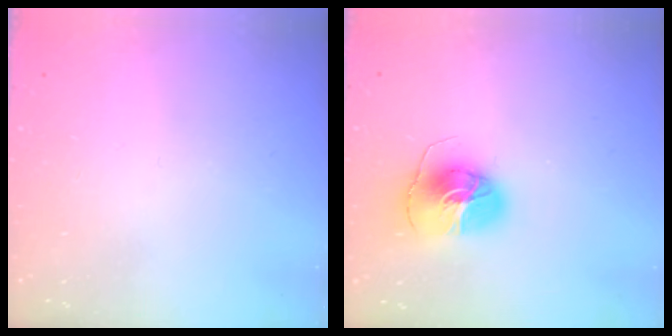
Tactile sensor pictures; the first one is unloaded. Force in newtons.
{"total": 9.1, "press": 9.1, "slide": 0.8}